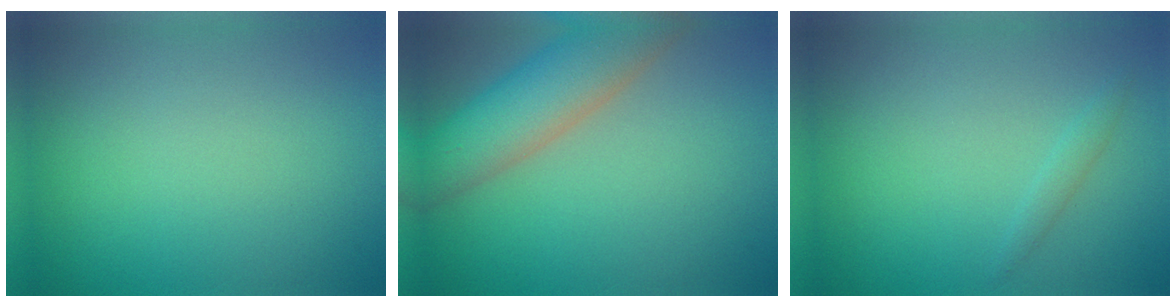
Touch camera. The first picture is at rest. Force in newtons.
{"total": 7.1, "press": 7.0, "slide": 0.7}
{"total": 0.8, "press": 0.8, "slide": 0.0}